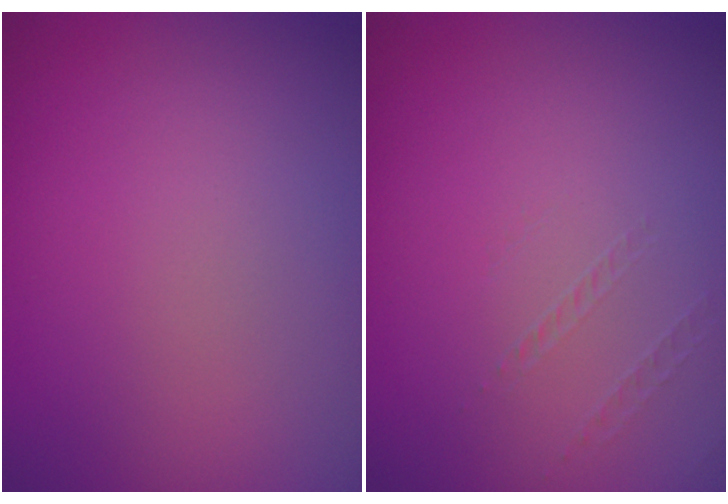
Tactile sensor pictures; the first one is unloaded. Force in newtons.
{"total": 0.5, "press": 0.2, "slide": 0.5}